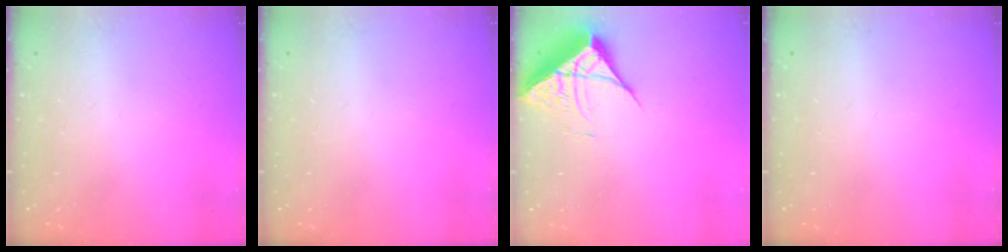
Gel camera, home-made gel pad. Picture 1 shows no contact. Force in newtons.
{"total": 0.0}
{"total": 7.3, "press": 7.2, "slide": 0.3}
{"total": 0.0}